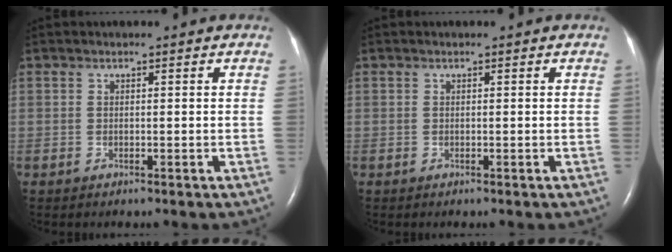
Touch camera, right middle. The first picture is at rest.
{"total": 0.0}